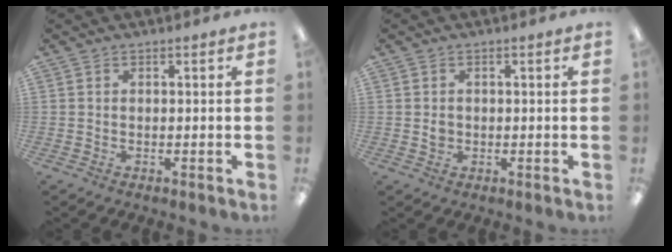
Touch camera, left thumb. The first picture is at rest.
{"total": 1.4, "force": [-0.1, 1.2, 0.7], "torque": [-0.014, 0.004, -0.003]}